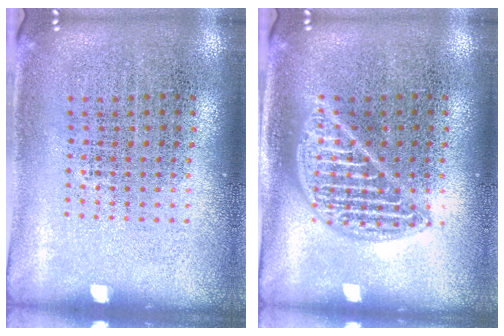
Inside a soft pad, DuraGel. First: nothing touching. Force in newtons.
{"total": 2.1, "press": 2.1, "slide": 0.3}